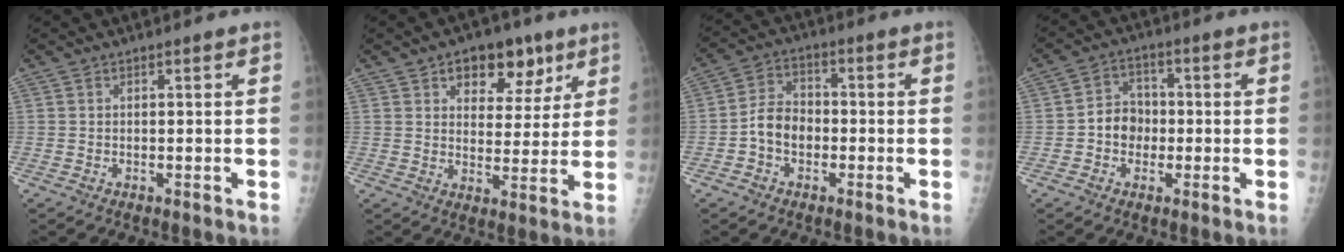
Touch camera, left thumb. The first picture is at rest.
{"total": 10.8, "force": [5.9, 6.7, 6.1], "torque": [-0.042, -0.021, 0.083]}
{"total": 7.0, "force": [-1.9, 5.2, 4.3], "torque": [-0.058, 0.025, -0.048]}
{"total": 6.3, "force": [-1.1, 5.4, 3.0], "torque": [-0.018, 0.020, -0.029]}